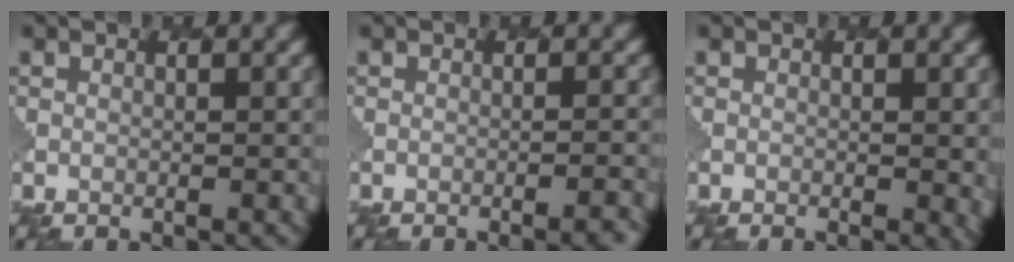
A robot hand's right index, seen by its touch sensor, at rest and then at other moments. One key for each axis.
{"total": 2.8, "fx": -1.8, "fy": 1.0, "fz": 2.0, "tx": -0.007, "ty": 0.017, "tz": -0.023}
{"total": 2.7, "fx": -0.3, "fy": 1.3, "fz": 2.4, "tx": -0.020, "ty": -0.001, "tz": 0.000}